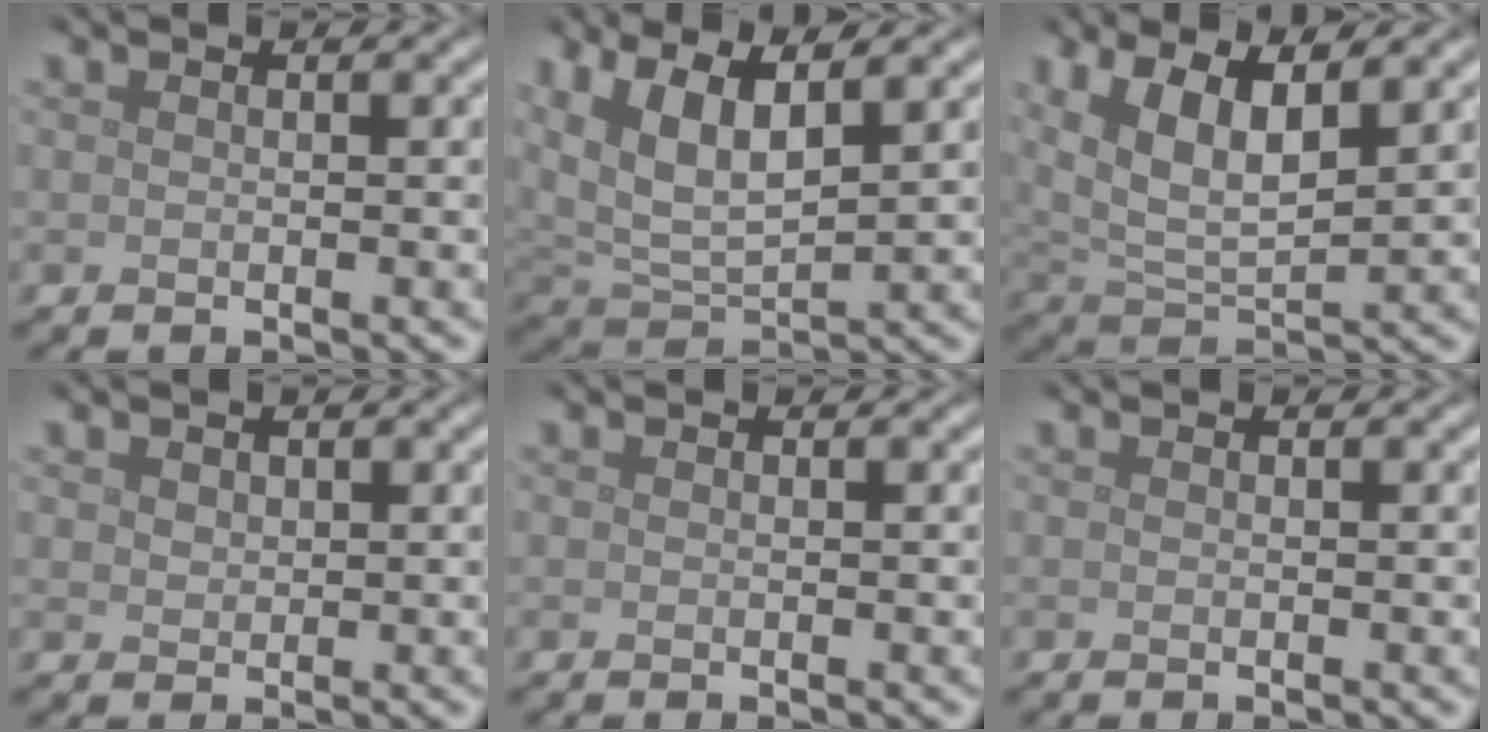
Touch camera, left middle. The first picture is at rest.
{"total": 6.7, "force": [3.1, 3.0, 5.1], "torque": [-0.120, 0.003, 0.060]}
{"total": 7.8, "force": [3.4, 3.6, 6.0], "torque": [-0.122, 0.004, 0.057]}
{"total": 1.0, "force": [0.7, 0.7, 0.3], "torque": [-0.006, -0.001, 0.015]}
{"total": 0.0}
{"total": 0.0}